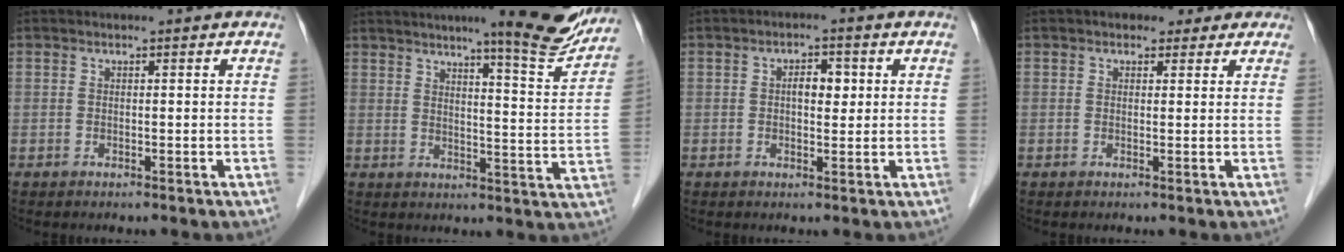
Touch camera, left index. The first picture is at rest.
{"total": 13.6, "force": [11.4, 0.4, 7.4], "torque": [-0.083, -0.020, 0.137]}
{"total": 3.1, "force": [0.5, 1.6, 2.6], "torque": [-0.041, 0.009, 0.008]}
{"total": 3.7, "force": [2.5, 2.5, 1.2], "torque": [-0.006, 0.020, 0.029]}